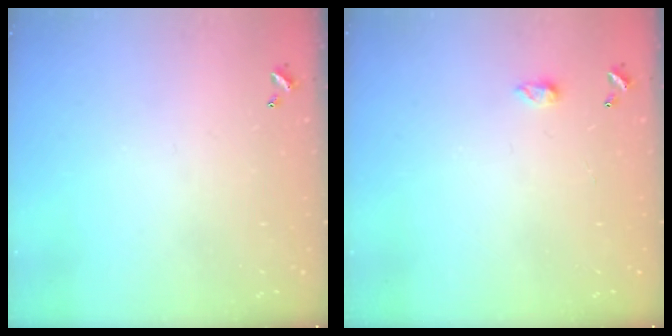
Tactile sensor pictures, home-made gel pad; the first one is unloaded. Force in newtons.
{"total": 3.8, "press": 3.8, "slide": 0.4}